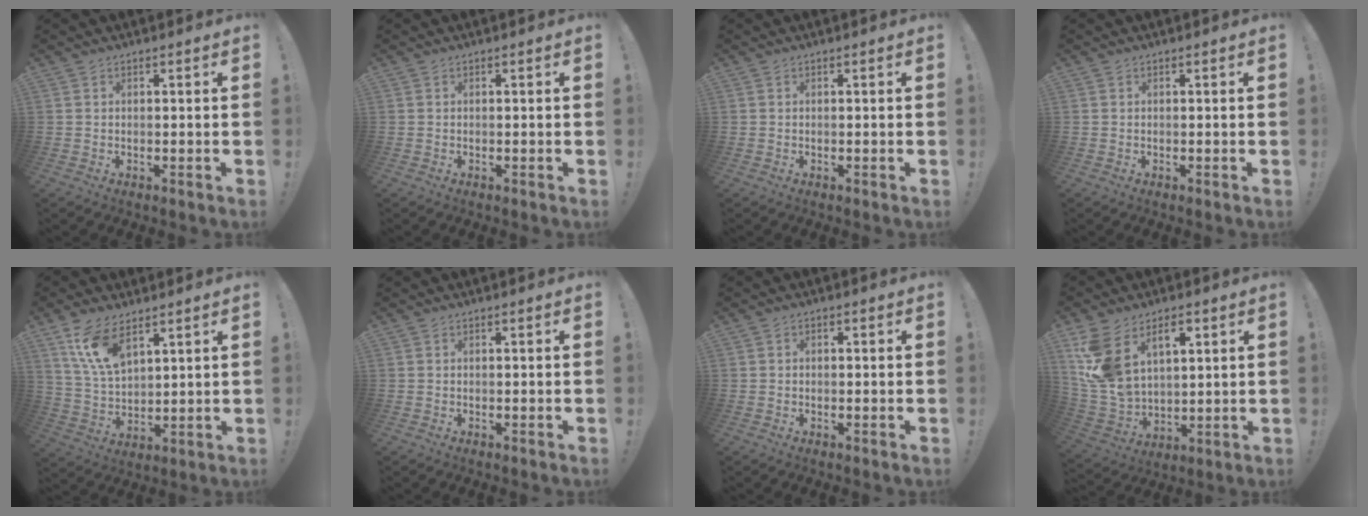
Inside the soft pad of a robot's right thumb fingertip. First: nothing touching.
{"total": 0.0}
{"total": 0.0}
{"total": 0.0}
{"total": 11.7, "force": [7.6, 5.3, 7.2], "torque": [-0.147, -0.034, 0.144]}
{"total": 0.0}
{"total": 1.0, "force": [-0.5, 0.8, 0.5], "torque": [-0.009, 0.005, -0.009]}
{"total": 15.2, "force": [7.9, 9.2, 9.1], "torque": [-0.191, -0.043, 0.150]}